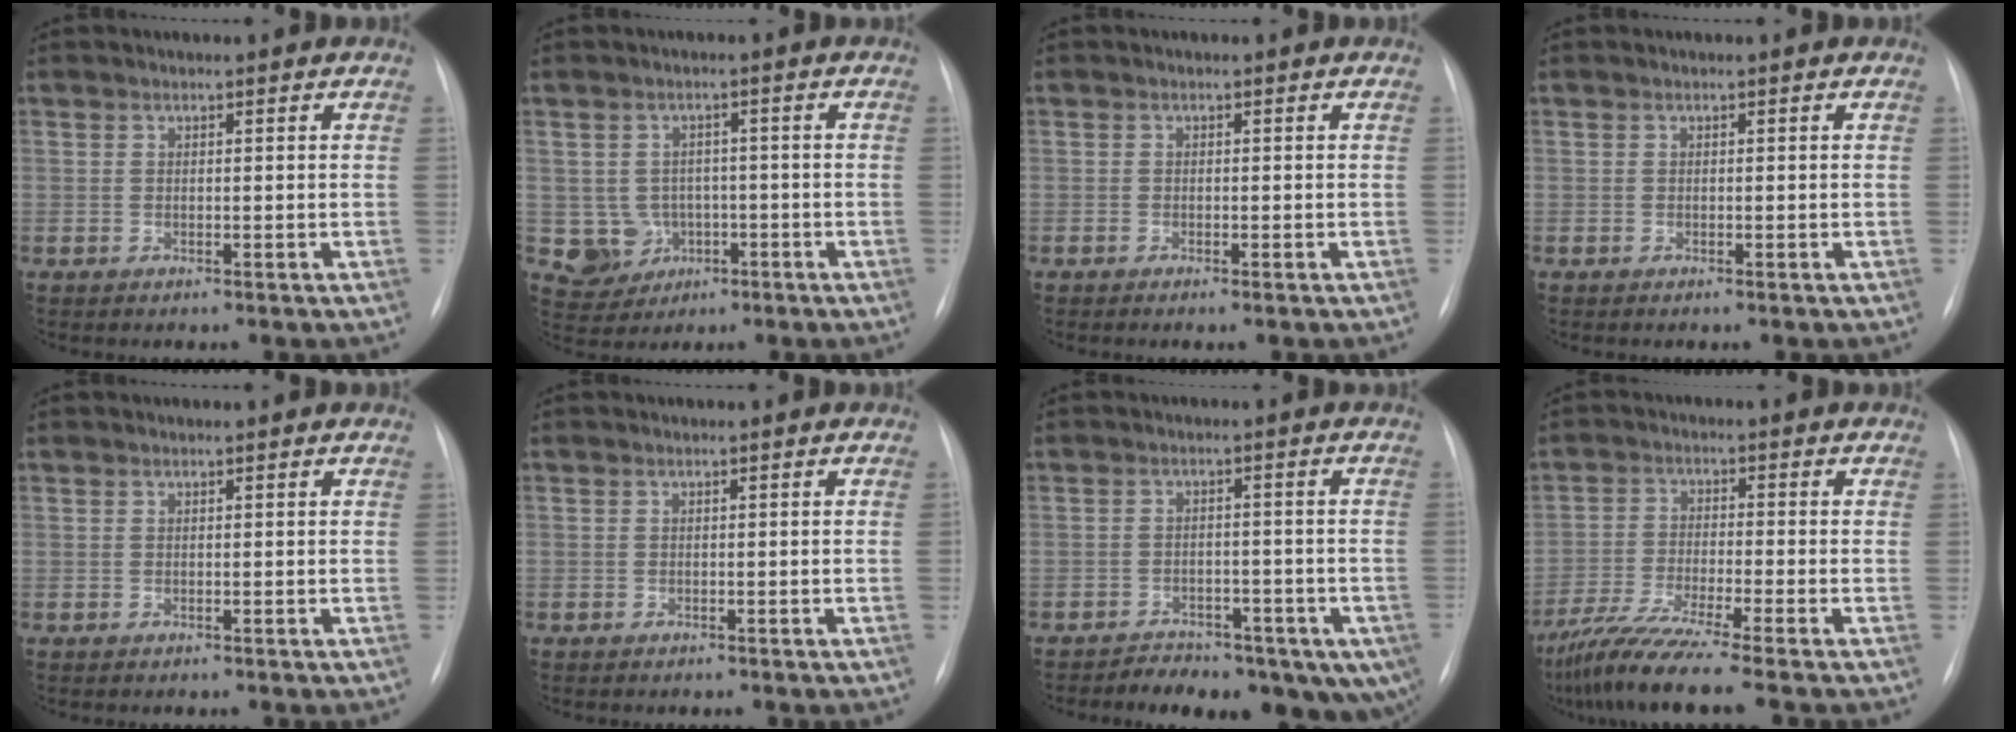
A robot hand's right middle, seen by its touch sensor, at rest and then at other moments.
{"total": 5.6, "force": [-1.2, 5.4, 1.0], "torque": [-0.017, 0.011, -0.009]}
{"total": 0.8, "force": [-0.6, 0.0, 0.6], "torque": [-0.013, -0.002, -0.009]}
{"total": 0.0}
{"total": 0.0}
{"total": 0.0}
{"total": 14.5, "force": [-9.5, 7.4, 8.0], "torque": [-0.099, 0.007, -0.117]}
{"total": 11.7, "force": [-9.1, -1.8, 7.0], "torque": [-0.126, -0.042, -0.156]}